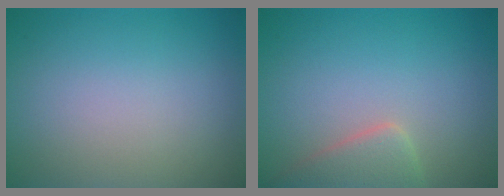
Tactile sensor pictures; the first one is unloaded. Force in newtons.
{"total": 2.9, "press": 2.9, "slide": 0.3}